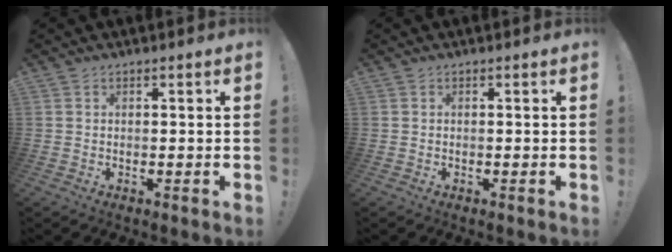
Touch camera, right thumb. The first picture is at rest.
{"total": 0.0}